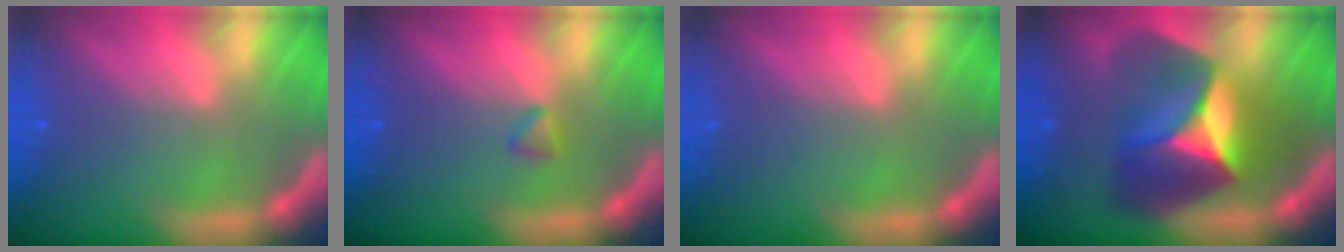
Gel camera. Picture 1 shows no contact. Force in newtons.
{"total": 0.9}
{"total": 0.0}
{"total": 9.5}